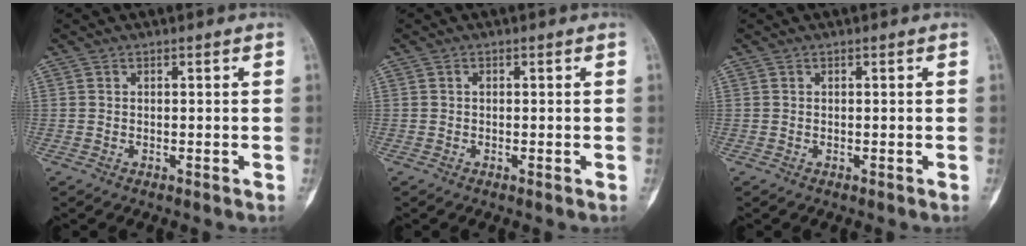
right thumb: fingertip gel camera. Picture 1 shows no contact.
{"total": 0.5, "force": [0.1, 0.4, 0.4], "torque": [-0.003, 0.002, 0.000]}
{"total": 0.0}